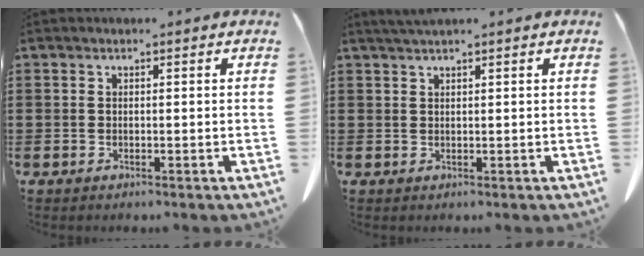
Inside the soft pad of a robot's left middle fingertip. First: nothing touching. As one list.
[{"total": 1.4, "force": [1.2, -0.1, 0.8], "torque": [-0.016, 0.000, 0.023]}]